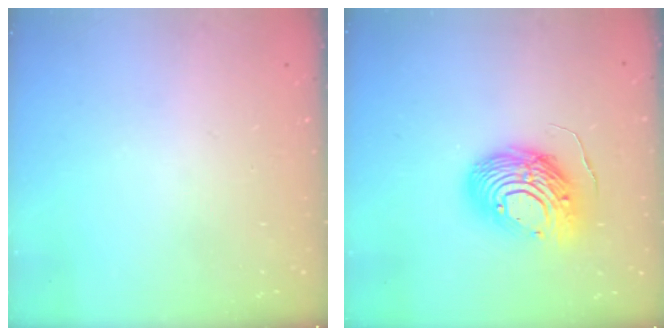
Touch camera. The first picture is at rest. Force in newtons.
{"total": 14.7, "press": 14.6, "slide": 1.4}